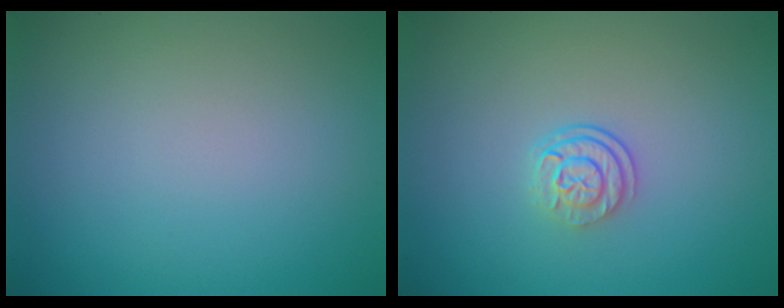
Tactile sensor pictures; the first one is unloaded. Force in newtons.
{"total": 2.4, "press": 1.8, "slide": 1.7}